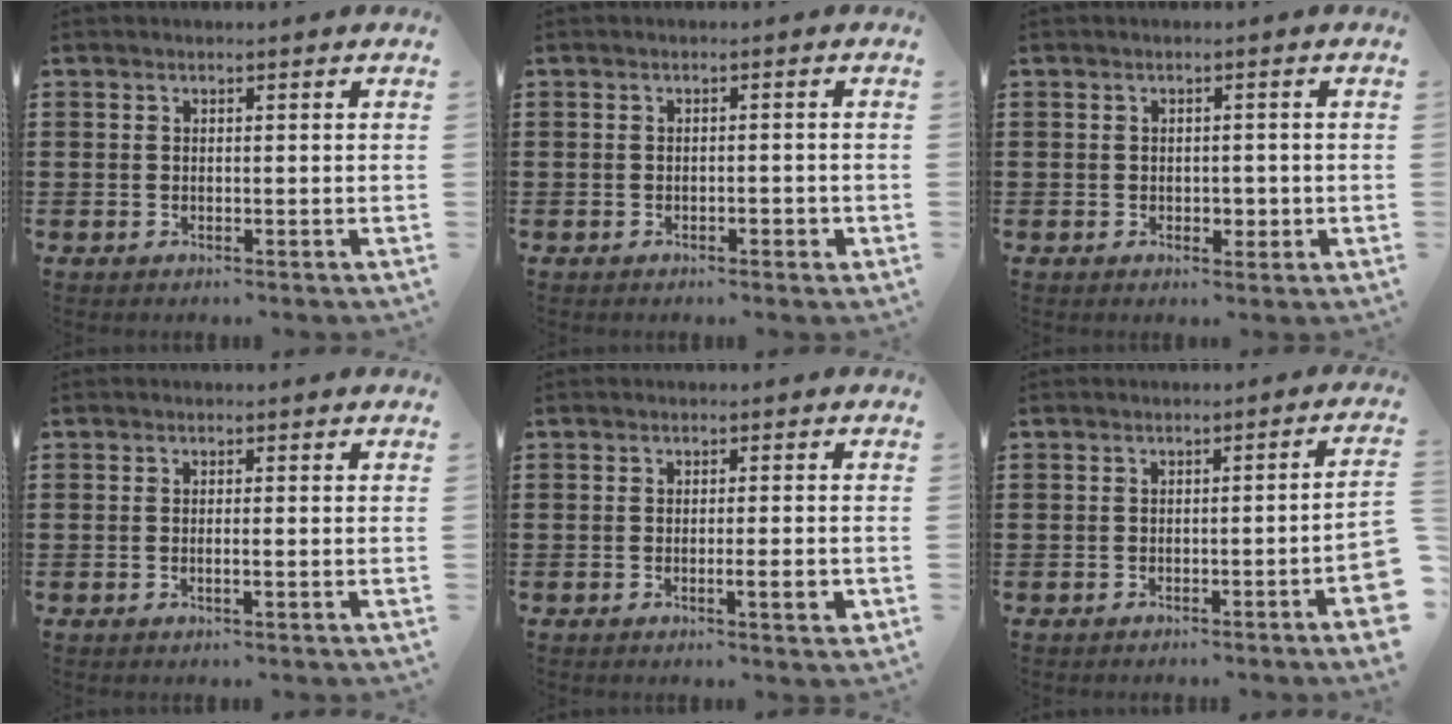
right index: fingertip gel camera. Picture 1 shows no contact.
{"total": 1.3, "force": [-0.7, 0.3, 1.0], "torque": [-0.021, -0.003, -0.013]}
{"total": 2.1, "force": [-0.4, 1.4, 1.6], "torque": [-0.029, 0.003, -0.008]}
{"total": 1.0, "force": [-0.4, -0.1, 0.9], "torque": [-0.015, -0.005, -0.007]}
{"total": 3.5, "force": [-1.1, 0.3, 3.3], "torque": [-0.052, -0.006, -0.018]}
{"total": 3.1, "force": [-1.6, -0.2, 2.7], "torque": [-0.040, -0.007, -0.027]}